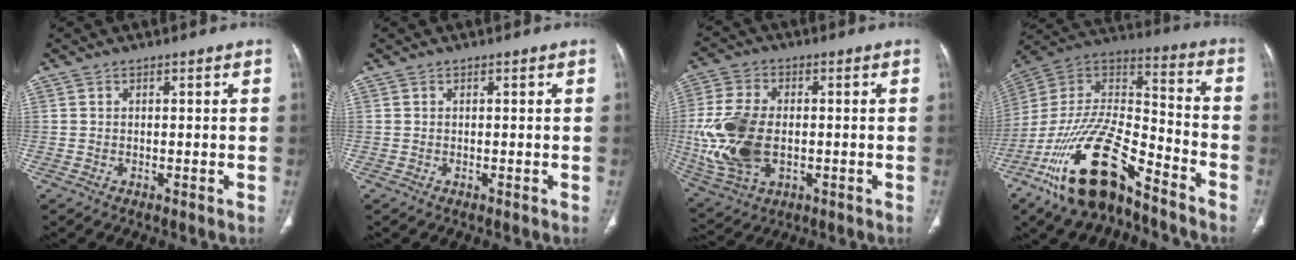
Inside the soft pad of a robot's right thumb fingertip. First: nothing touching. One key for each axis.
{"total": 0.0}
{"total": 15.6, "fx": -1.5, "fy": 9.7, "fz": 12.1, "tx": -0.263, "ty": 0.000, "tz": -0.016}
{"total": 22.4, "fx": -14.5, "fy": 8.8, "fz": 14.6, "tx": -0.295, "ty": 0.070, "tz": -0.262}